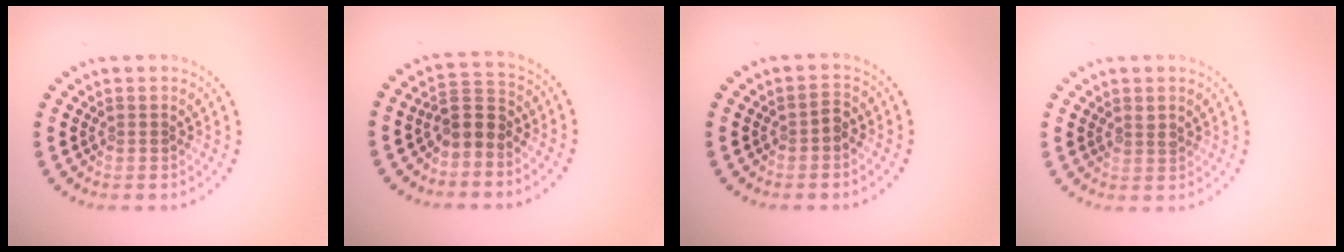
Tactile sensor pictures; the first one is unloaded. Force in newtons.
{"total": 2.6, "press": 2.3, "slide": 1.3}
{"total": 0.9, "press": 0.9, "slide": 0.3}
{"total": 0.8, "press": 0.7, "slide": 0.4}